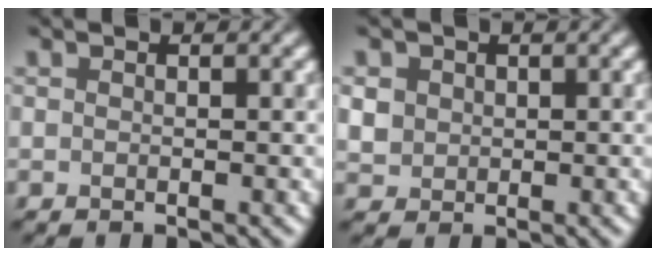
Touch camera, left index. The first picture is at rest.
{"total": 2.2, "force": [0.4, 2.0, 0.6], "torque": [-0.018, 0.006, 0.012]}